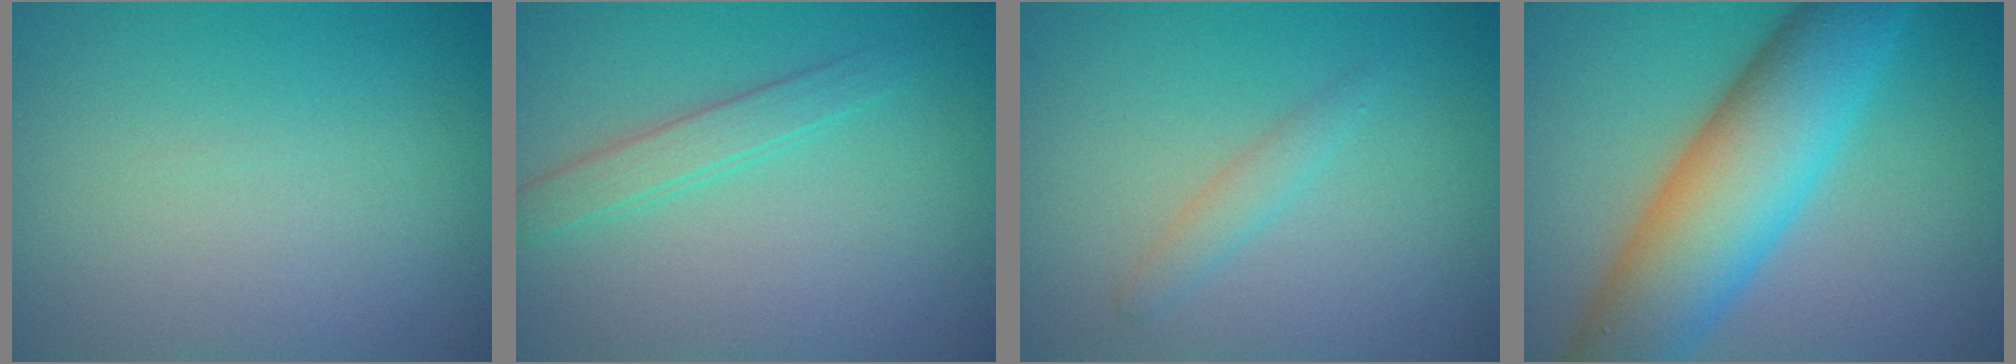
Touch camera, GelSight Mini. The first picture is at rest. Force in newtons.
{"total": 2.0, "press": 2.0, "slide": 0.0}
{"total": 1.4, "press": 1.4, "slide": 0.0}
{"total": 10.7, "press": 10.7, "slide": 0.2}